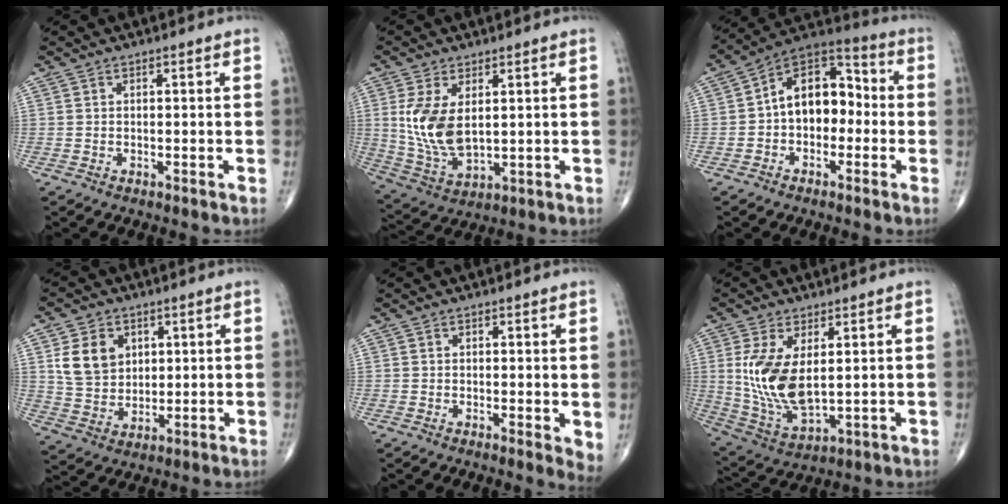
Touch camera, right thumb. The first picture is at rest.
{"total": 10.8, "force": [1.9, 5.9, 8.9], "torque": [-0.177, -0.016, 0.052]}
{"total": 12.7, "force": [-1.0, 8.7, 9.2], "torque": [-0.108, 0.046, -0.035]}
{"total": 9.5, "force": [3.1, 7.5, 5.0], "torque": [-0.065, -0.014, 0.067]}
{"total": 3.2, "force": [0.3, 1.0, 3.1], "torque": [-0.044, -0.012, 0.002]}
{"total": 12.5, "force": [2.0, 6.1, 10.8], "torque": [-0.216, -0.019, 0.057]}